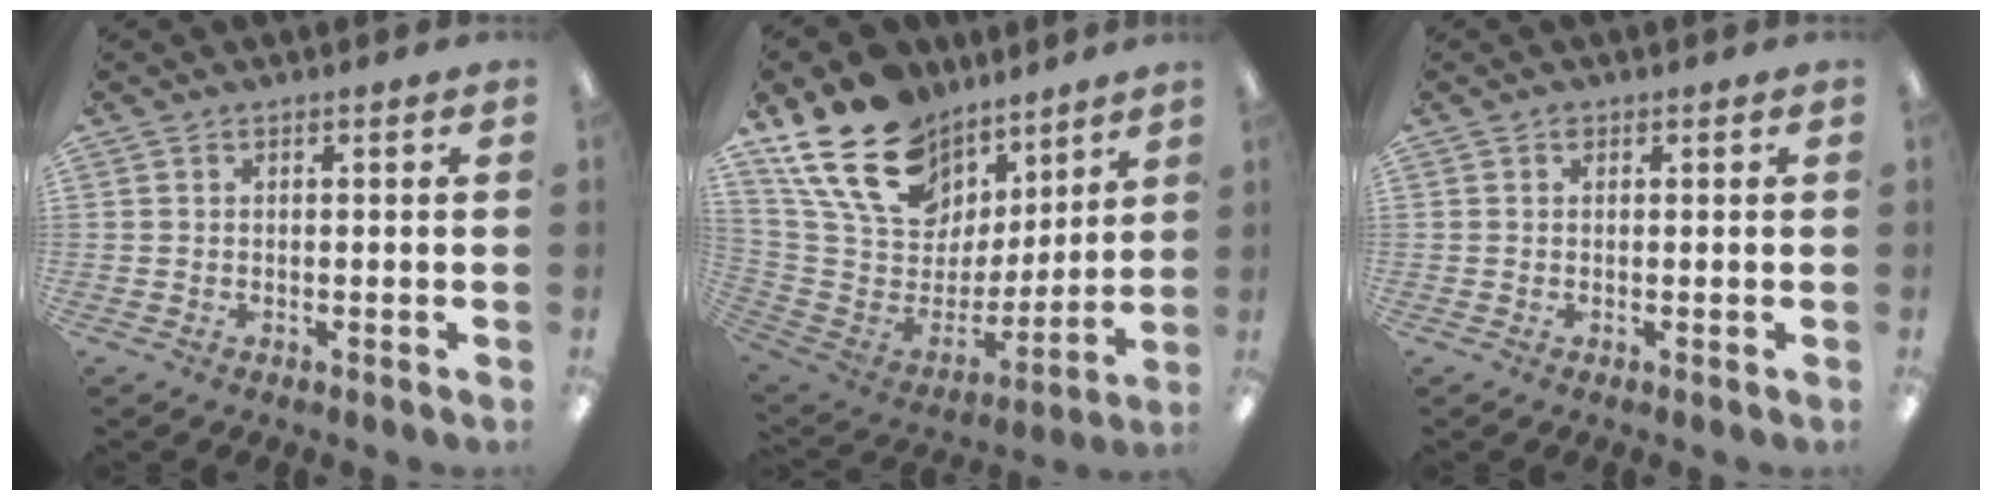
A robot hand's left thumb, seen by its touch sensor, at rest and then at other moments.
{"total": 21.4, "force": [13.3, 13.8, 9.4], "torque": [-0.185, -0.073, 0.263]}
{"total": 0.6, "force": [0.3, 0.5, 0.3], "torque": [-0.007, 0.003, 0.006]}